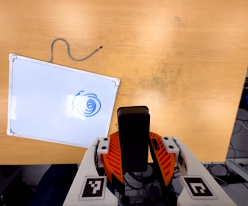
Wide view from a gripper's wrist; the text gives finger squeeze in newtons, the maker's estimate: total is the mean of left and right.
{"total": 5.3, "left": 5.4, "right": 5.3}